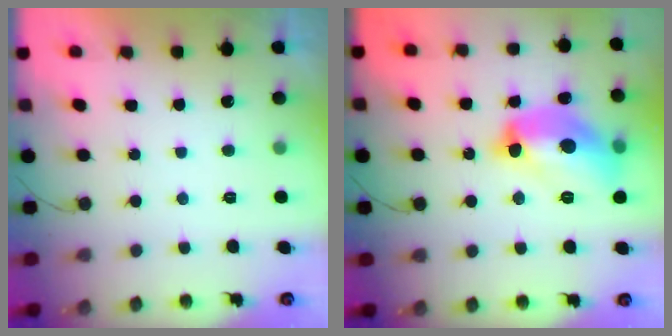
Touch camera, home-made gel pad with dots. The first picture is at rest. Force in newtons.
{"total": 16.2, "press": 16.2, "slide": 1.4}